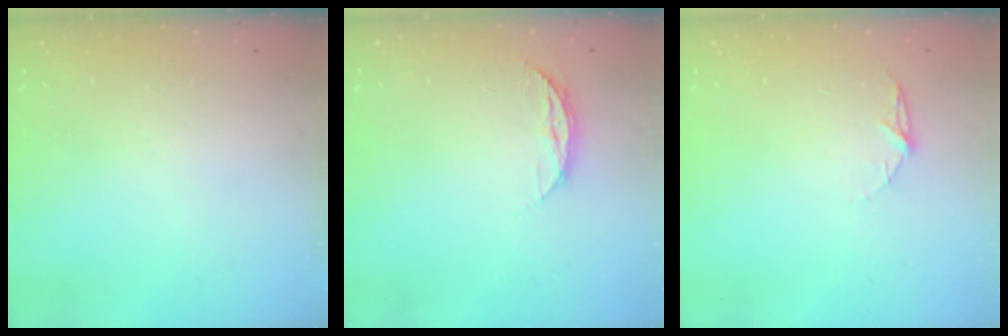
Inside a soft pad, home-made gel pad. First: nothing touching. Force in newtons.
{"total": 7.3, "press": 7.3, "slide": 0.6}
{"total": 4.4, "press": 4.4, "slide": 0.5}